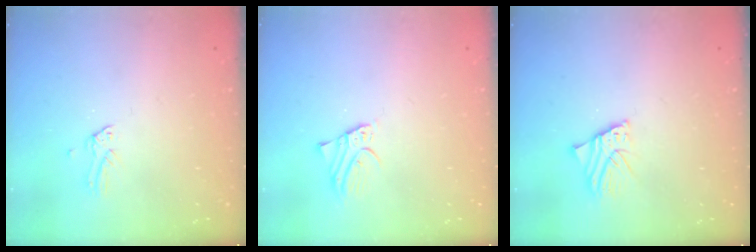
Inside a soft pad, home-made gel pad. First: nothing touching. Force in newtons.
{"total": 2.6, "press": 2.6, "slide": 0.1}
{"total": 3.1, "press": 3.1, "slide": 0.4}